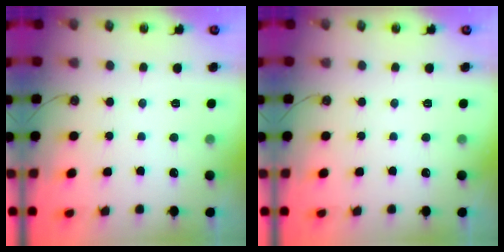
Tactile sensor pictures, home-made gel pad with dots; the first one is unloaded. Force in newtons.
{"total": 0.0}